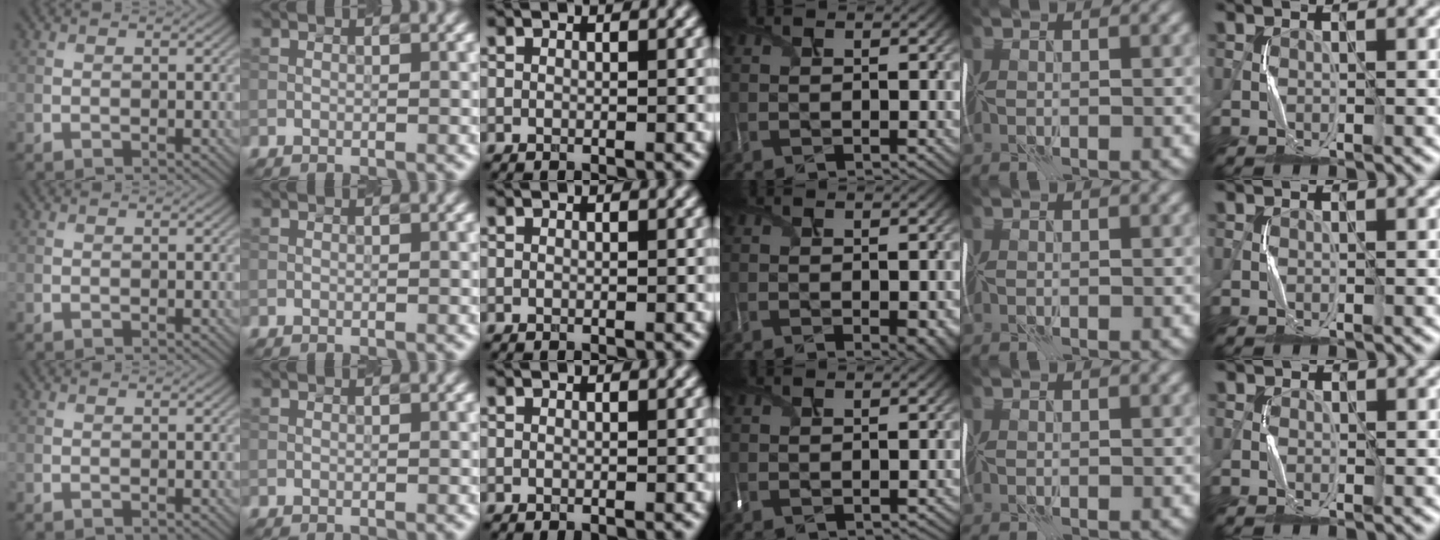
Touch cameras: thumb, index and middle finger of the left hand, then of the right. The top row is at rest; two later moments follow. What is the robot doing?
{"motion": "shake", "object": "plastic piggy bank"}